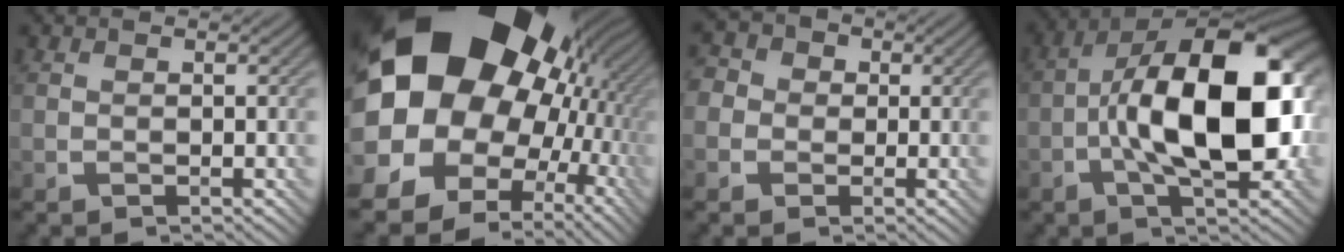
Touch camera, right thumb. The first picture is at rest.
{"total": 25.6, "force": [6.0, 21.3, 12.8], "torque": [-0.288, -0.015, 0.098]}
{"total": 5.1, "force": [-0.4, 4.8, 1.7], "torque": [-0.056, 0.007, -0.028]}
{"total": 16.8, "force": [-1.6, 7.9, 14.8], "torque": [-0.229, 0.027, -0.043]}